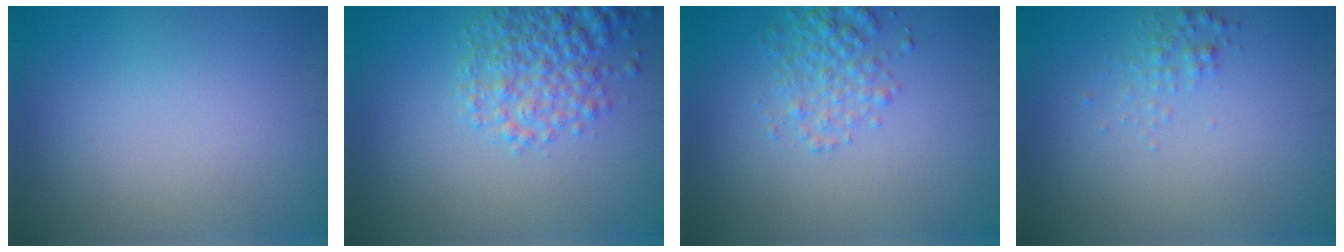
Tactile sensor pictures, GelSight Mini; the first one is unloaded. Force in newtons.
{"total": 4.0, "press": 4.0, "slide": 0.2}
{"total": 2.7, "press": 2.7, "slide": 0.1}
{"total": 1.1, "press": 1.1, "slide": 0.0}